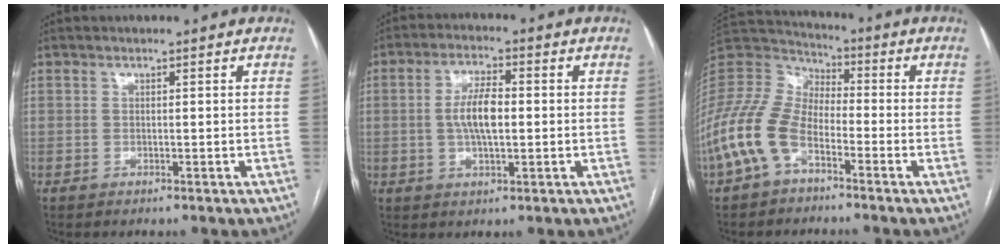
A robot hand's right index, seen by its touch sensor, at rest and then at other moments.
{"total": 6.9, "force": [0.1, 2.1, 6.6], "torque": [-0.133, 0.007, 0.002]}
{"total": 12.2, "force": [-5.7, 6.6, 8.5], "torque": [-0.214, 0.020, -0.119]}